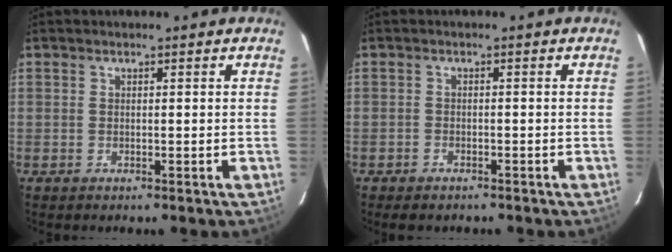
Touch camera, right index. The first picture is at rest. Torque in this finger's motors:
{"motor_torque": [0.06, -0.02, -0.04, -0.01]}